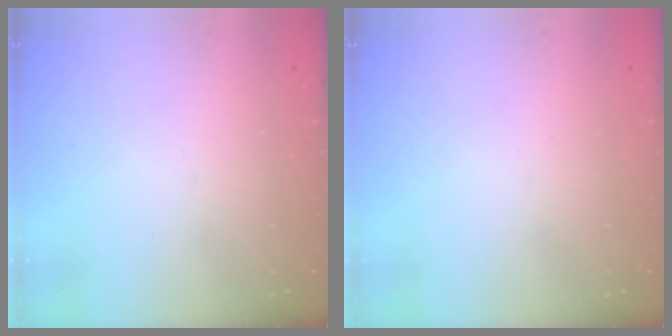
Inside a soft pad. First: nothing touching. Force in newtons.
{"total": 0.0}